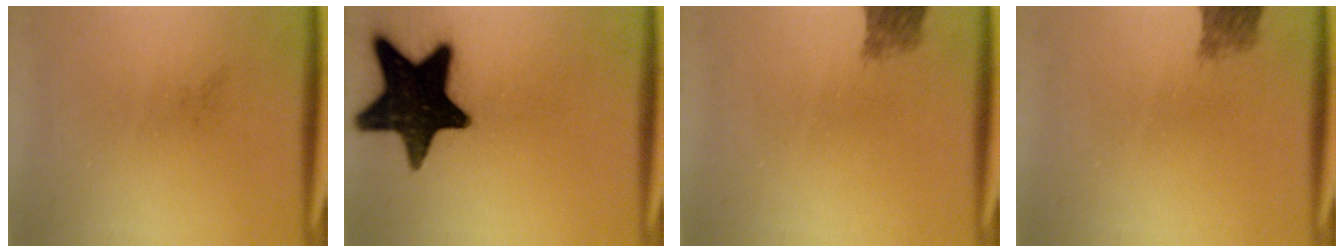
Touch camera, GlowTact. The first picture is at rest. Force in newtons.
{"total": 19.2}
{"total": 2.7}
{"total": 2.7}